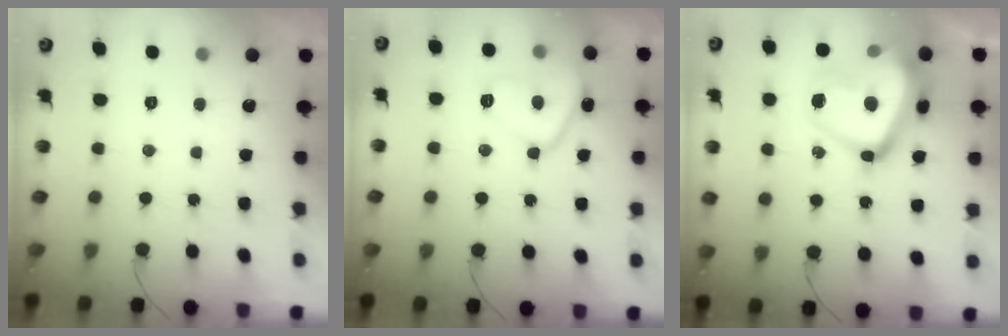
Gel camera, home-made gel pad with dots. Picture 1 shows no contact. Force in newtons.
{"total": 10.9, "press": 10.9, "slide": 1.1}
{"total": 23.5, "press": 23.4, "slide": 1.7}